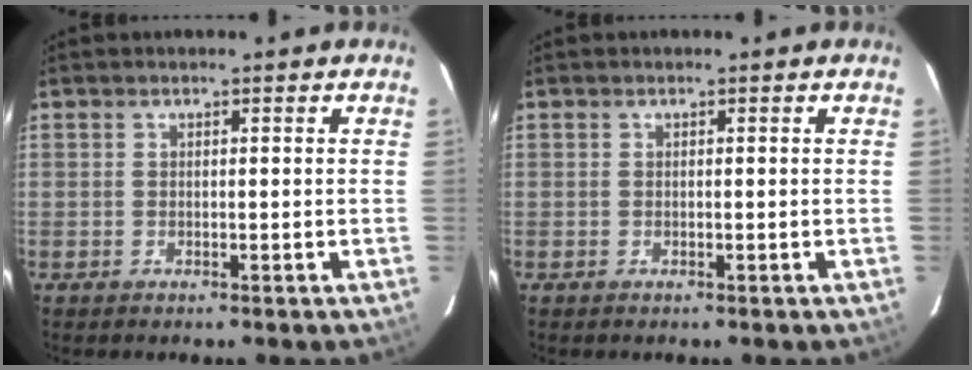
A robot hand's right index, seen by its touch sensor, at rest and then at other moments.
{"total": 0.0}